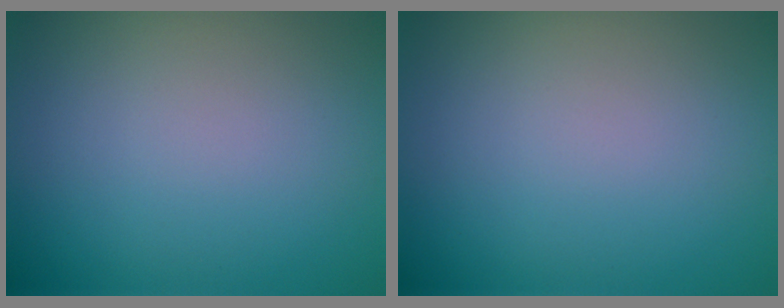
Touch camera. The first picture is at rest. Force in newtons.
{"total": 0.0}